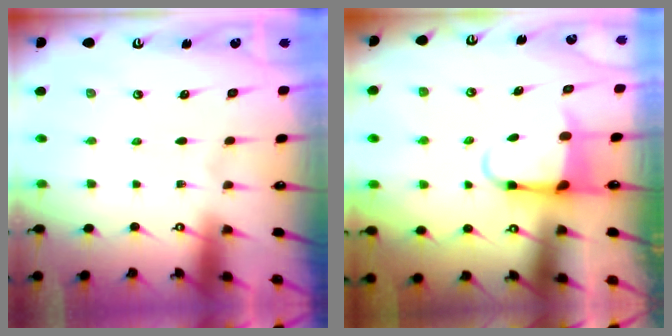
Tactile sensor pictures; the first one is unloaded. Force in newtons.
{"total": 3.9, "press": 3.7, "slide": 1.1}